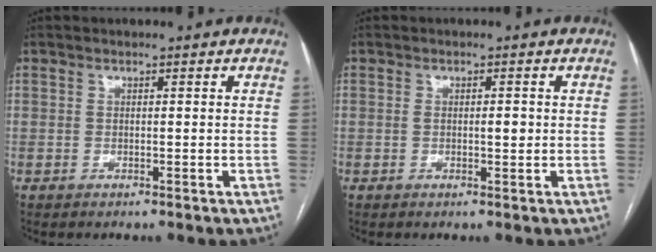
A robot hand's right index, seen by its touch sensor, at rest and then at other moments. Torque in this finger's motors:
{"motor_torque": [0.61, 0.09, 0.11, 0.02]}